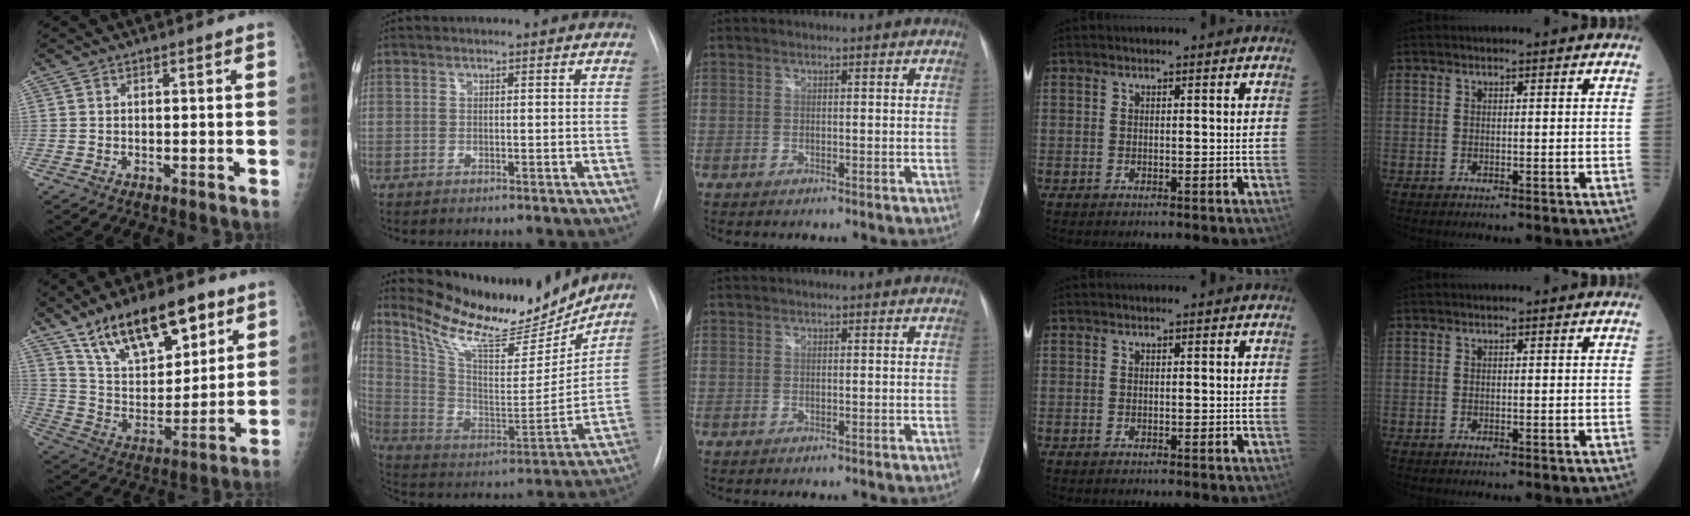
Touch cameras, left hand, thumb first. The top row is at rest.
{"thumb": {"total": 21.4, "force": [13.0, 9.6, 13.9], "torque": [-0.190, -0.042, 0.236]}, "index": {"total": 19.7, "force": [17.8, 3.7, 7.6], "torque": [-0.143, -0.038, 0.292]}}